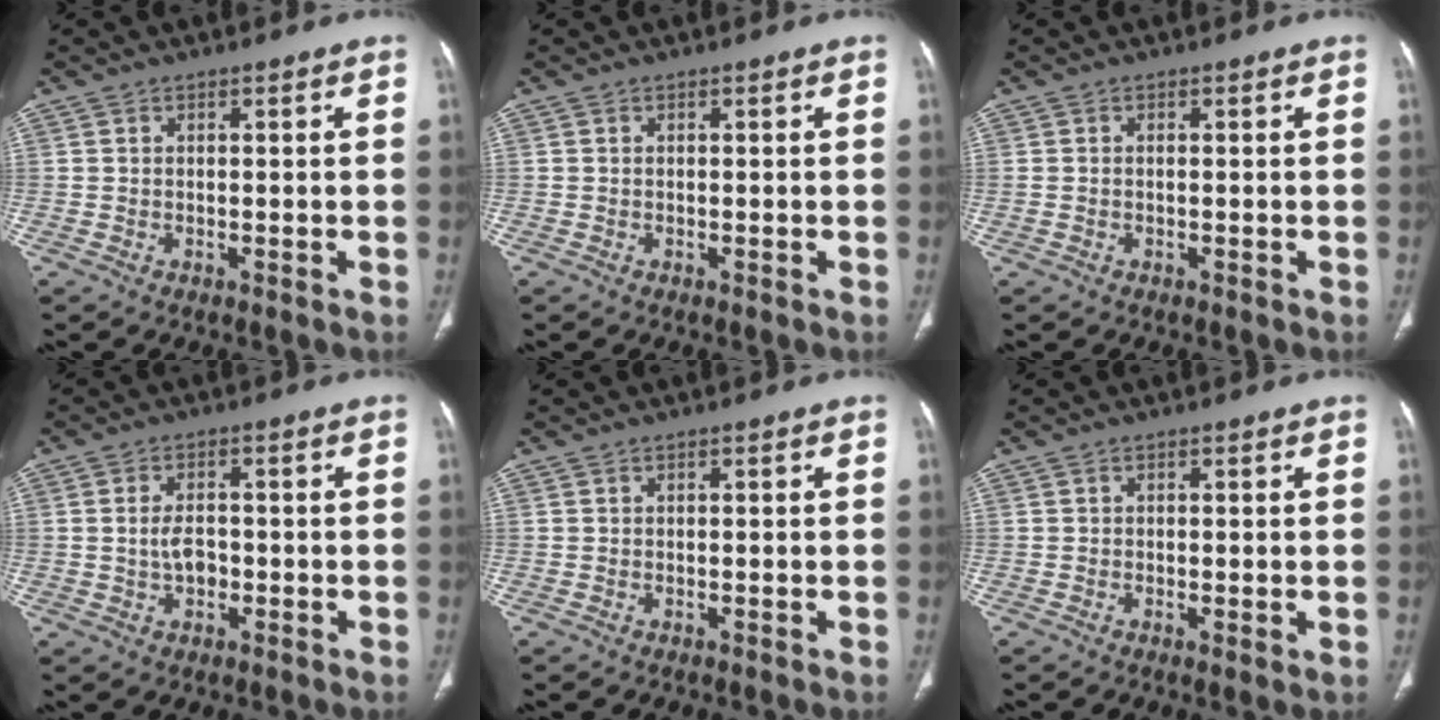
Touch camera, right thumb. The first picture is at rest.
{"total": 0.0}
{"total": 0.6, "force": [-0.1, 0.2, 0.5], "torque": [-0.014, 0.002, 0.000]}
{"total": 4.0, "force": [-0.5, 2.6, 3.1], "torque": [-0.051, 0.010, -0.007]}
{"total": 0.0}
{"total": 1.1, "force": [-0.2, 0.2, 1.1], "torque": [-0.024, -0.006, -0.003]}